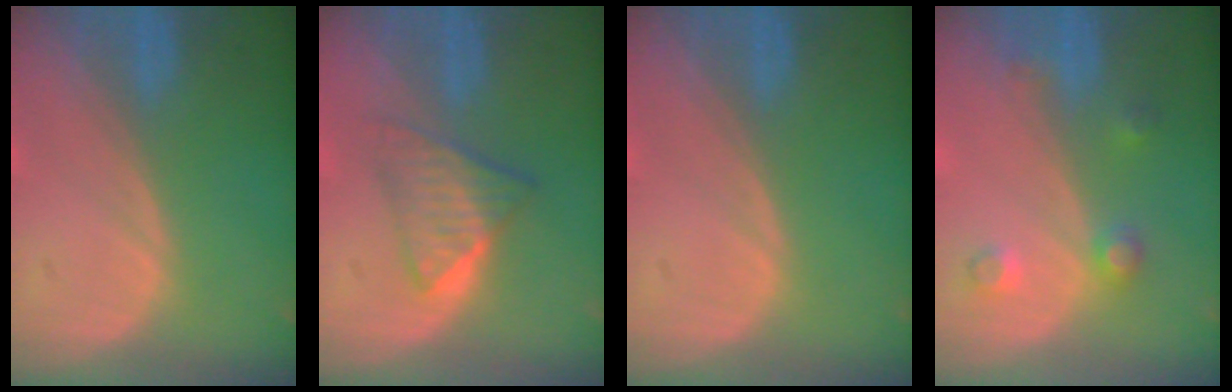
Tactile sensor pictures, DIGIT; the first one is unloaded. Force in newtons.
{"total": 5.9, "press": 5.1, "slide": 3.0}
{"total": 0.0}
{"total": 3.5, "press": 3.3, "slide": 1.2}